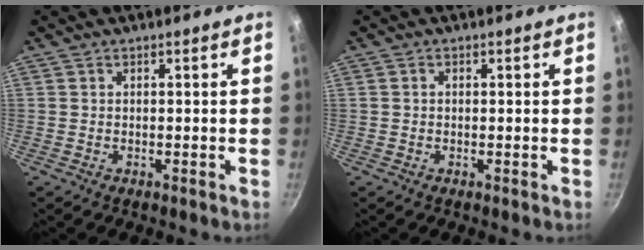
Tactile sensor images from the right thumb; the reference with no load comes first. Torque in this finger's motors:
{"motor_torque": [-0.42, 0.24, -0.11, -0.11, 0.05]}